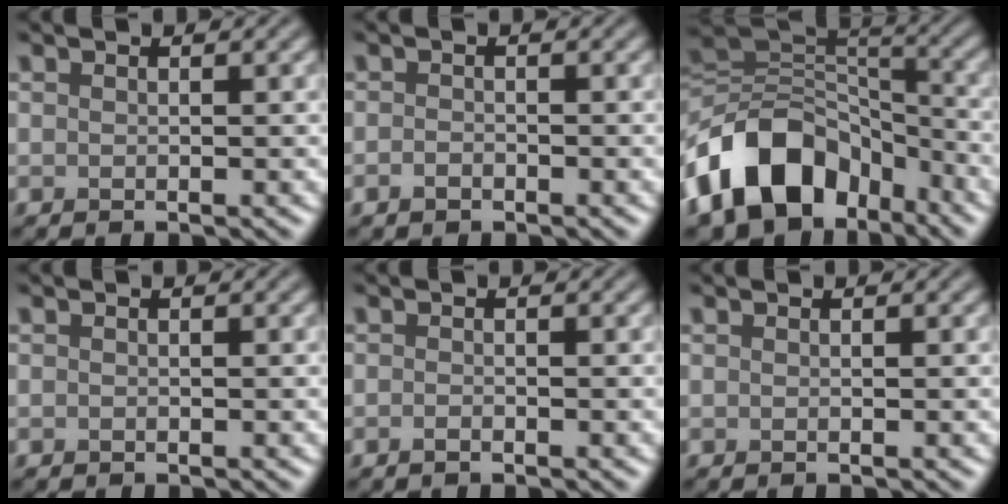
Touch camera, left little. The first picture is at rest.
{"total": 1.0, "force": [-0.6, 0.6, 0.5], "torque": [-0.009, -0.001, -0.012]}
{"total": 12.8, "force": [-6.7, 8.6, 6.7], "torque": [-0.128, 0.009, -0.131]}
{"total": 0.0}
{"total": 0.6, "force": [-0.4, 0.3, 0.4], "torque": [-0.008, -0.001, -0.007]}
{"total": 0.0}